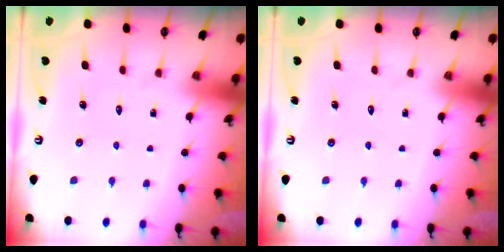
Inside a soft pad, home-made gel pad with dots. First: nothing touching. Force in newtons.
{"total": 0.0}